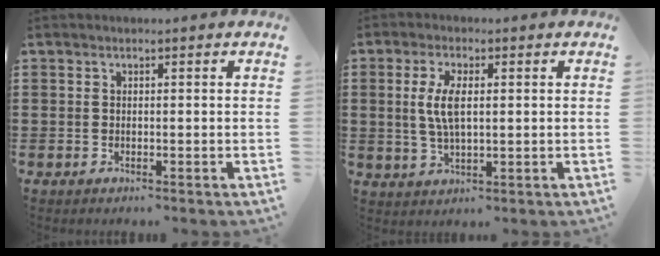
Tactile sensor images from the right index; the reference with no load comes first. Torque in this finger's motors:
{"motor_torque": [0.75, 1.38, 0.18, 0.05]}